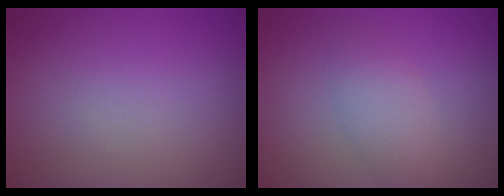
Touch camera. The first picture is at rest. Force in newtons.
{"total": 2.6, "press": 2.6, "slide": 0.1}